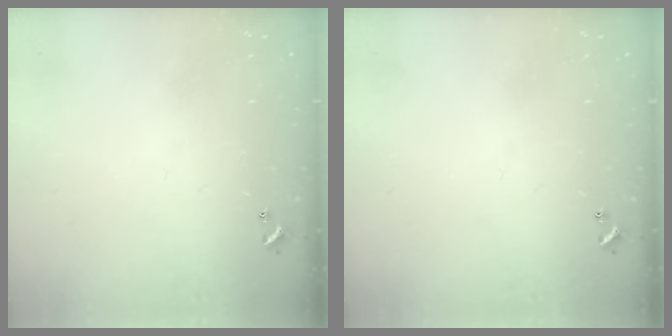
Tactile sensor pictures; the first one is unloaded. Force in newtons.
{"total": 0.0}